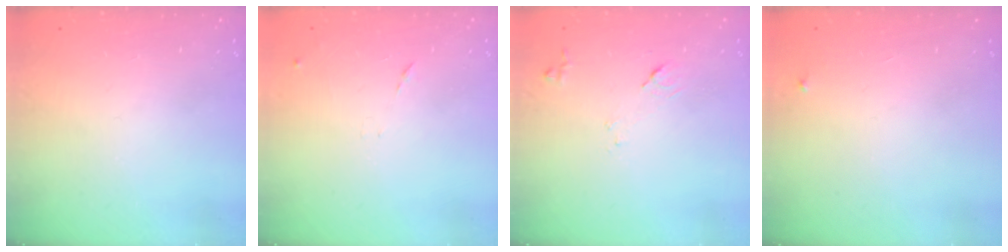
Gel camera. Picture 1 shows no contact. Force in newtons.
{"total": 6.6, "press": 6.6, "slide": 0.4}
{"total": 8.0, "press": 7.9, "slide": 0.8}
{"total": 2.1, "press": 2.1, "slide": 0.1}